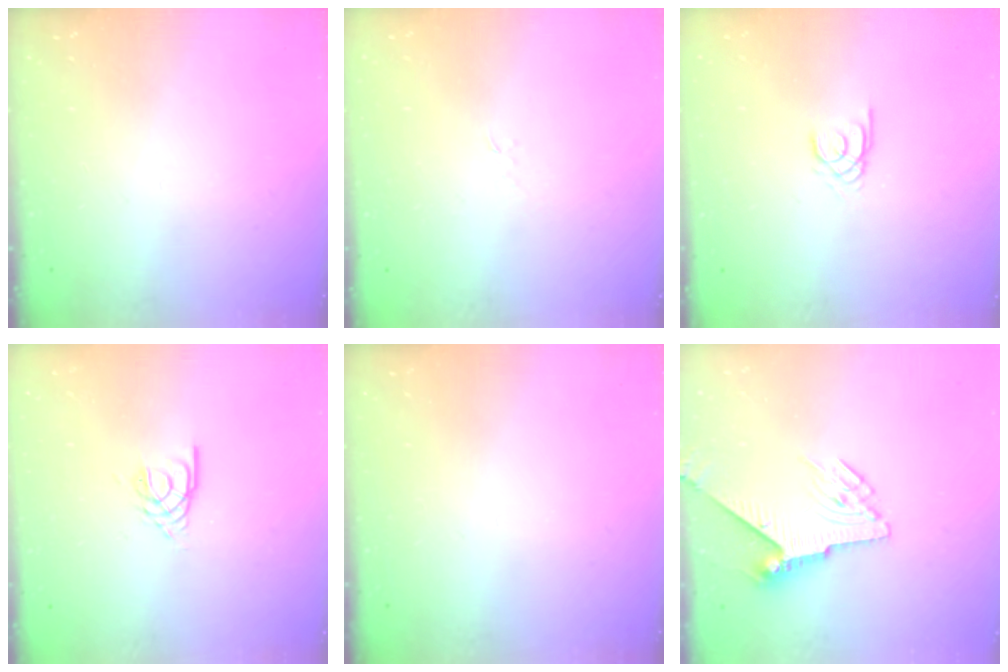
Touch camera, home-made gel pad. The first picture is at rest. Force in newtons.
{"total": 3.4, "press": 3.4, "slide": 0.5}
{"total": 1.7, "press": 1.7, "slide": 0.2}
{"total": 2.5, "press": 2.4, "slide": 0.4}
{"total": 0.0}
{"total": 7.0, "press": 6.9, "slide": 1.1}